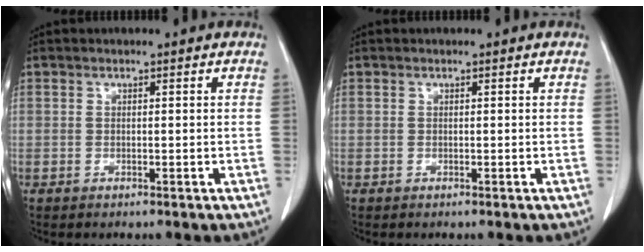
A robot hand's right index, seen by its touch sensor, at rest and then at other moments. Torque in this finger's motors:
{"motor_torque": [0.00, 0.00, 0.00, 0.00]}